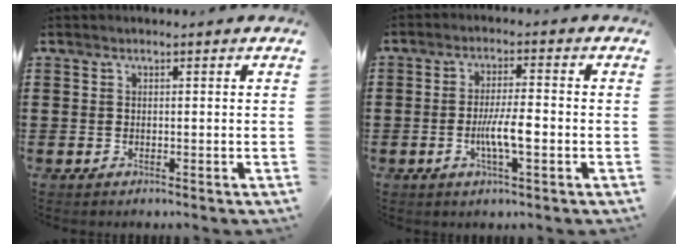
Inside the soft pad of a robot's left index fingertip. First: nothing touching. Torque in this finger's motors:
{"motor_torque": [0.55, 0.23, 0.41, 0.09]}